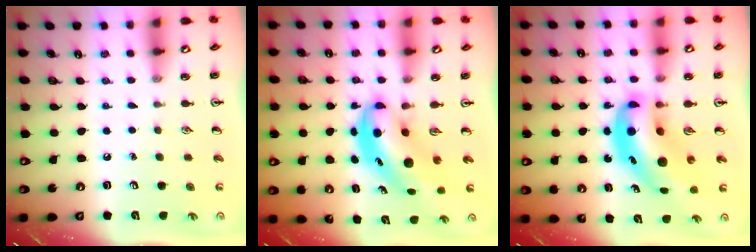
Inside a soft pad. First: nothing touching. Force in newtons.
{"total": 6.6, "press": 6.4, "slide": 1.8}
{"total": 12.8, "press": 12.2, "slide": 3.9}